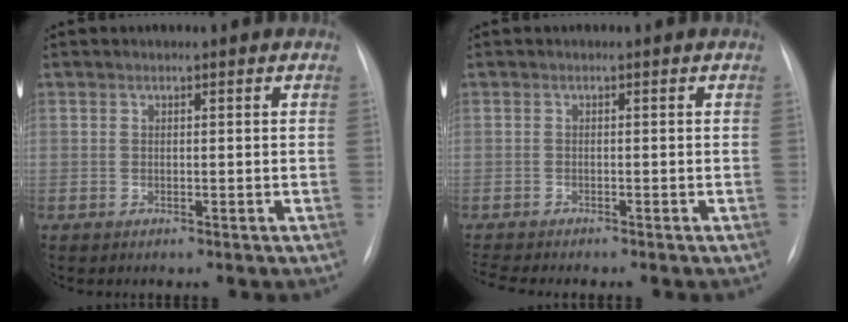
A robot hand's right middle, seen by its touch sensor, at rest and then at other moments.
{"total": 3.9, "force": [-3.6, 0.1, 1.5], "torque": [-0.028, -0.010, -0.054]}